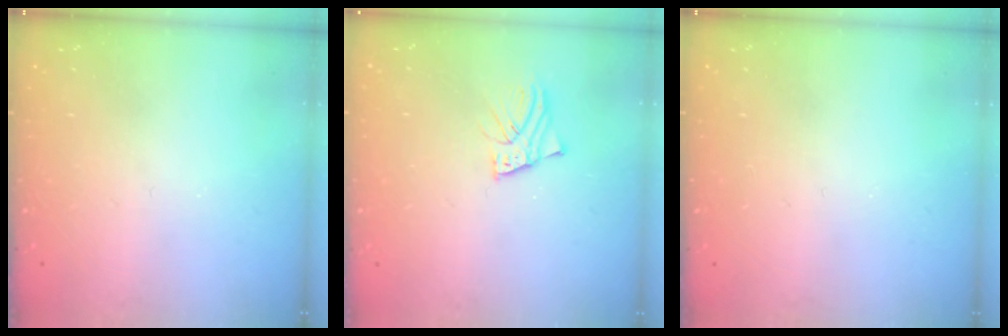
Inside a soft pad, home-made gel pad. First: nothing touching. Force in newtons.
{"total": 3.0, "press": 2.9, "slide": 0.3}
{"total": 0.0}